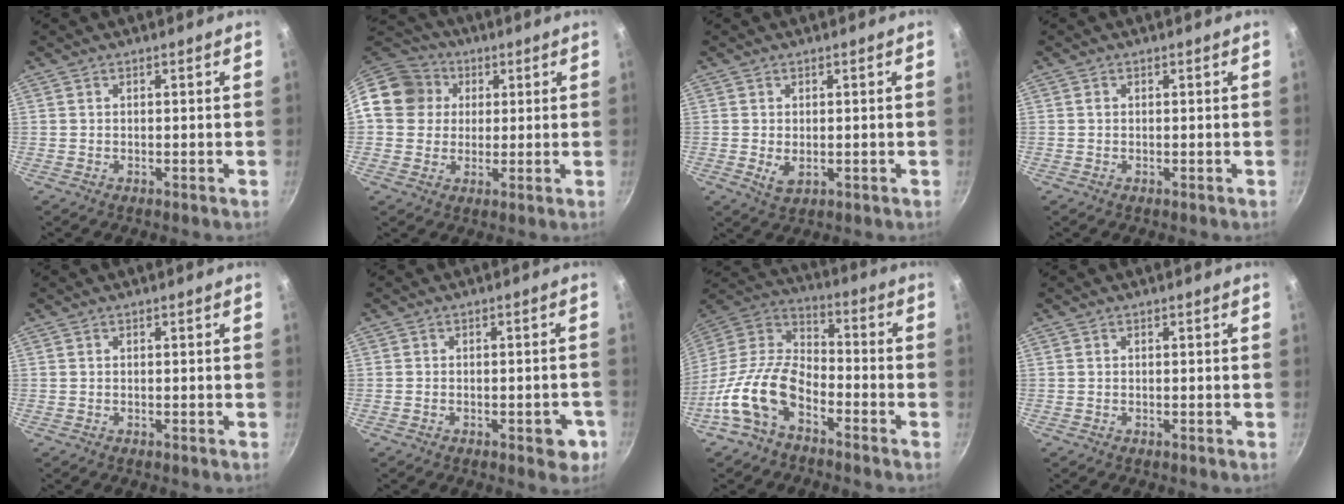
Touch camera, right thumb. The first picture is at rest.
{"total": 12.9, "force": [2.6, 11.5, 5.3], "torque": [-0.083, 0.026, 0.030]}
{"total": 3.1, "force": [-0.2, 2.1, 2.3], "torque": [-0.041, -0.007, 0.002]}
{"total": 0.6, "force": [0.1, 0.5, 0.2], "torque": [-0.003, 0.003, 0.000]}
{"total": 0.0}
{"total": 4.7, "force": [-1.9, 2.3, 3.7], "torque": [-0.025, 0.013, -0.021]}
{"total": 15.6, "force": [-7.8, 8.9, 10.2], "torque": [-0.183, 0.067, -0.176]}
{"total": 0.0}